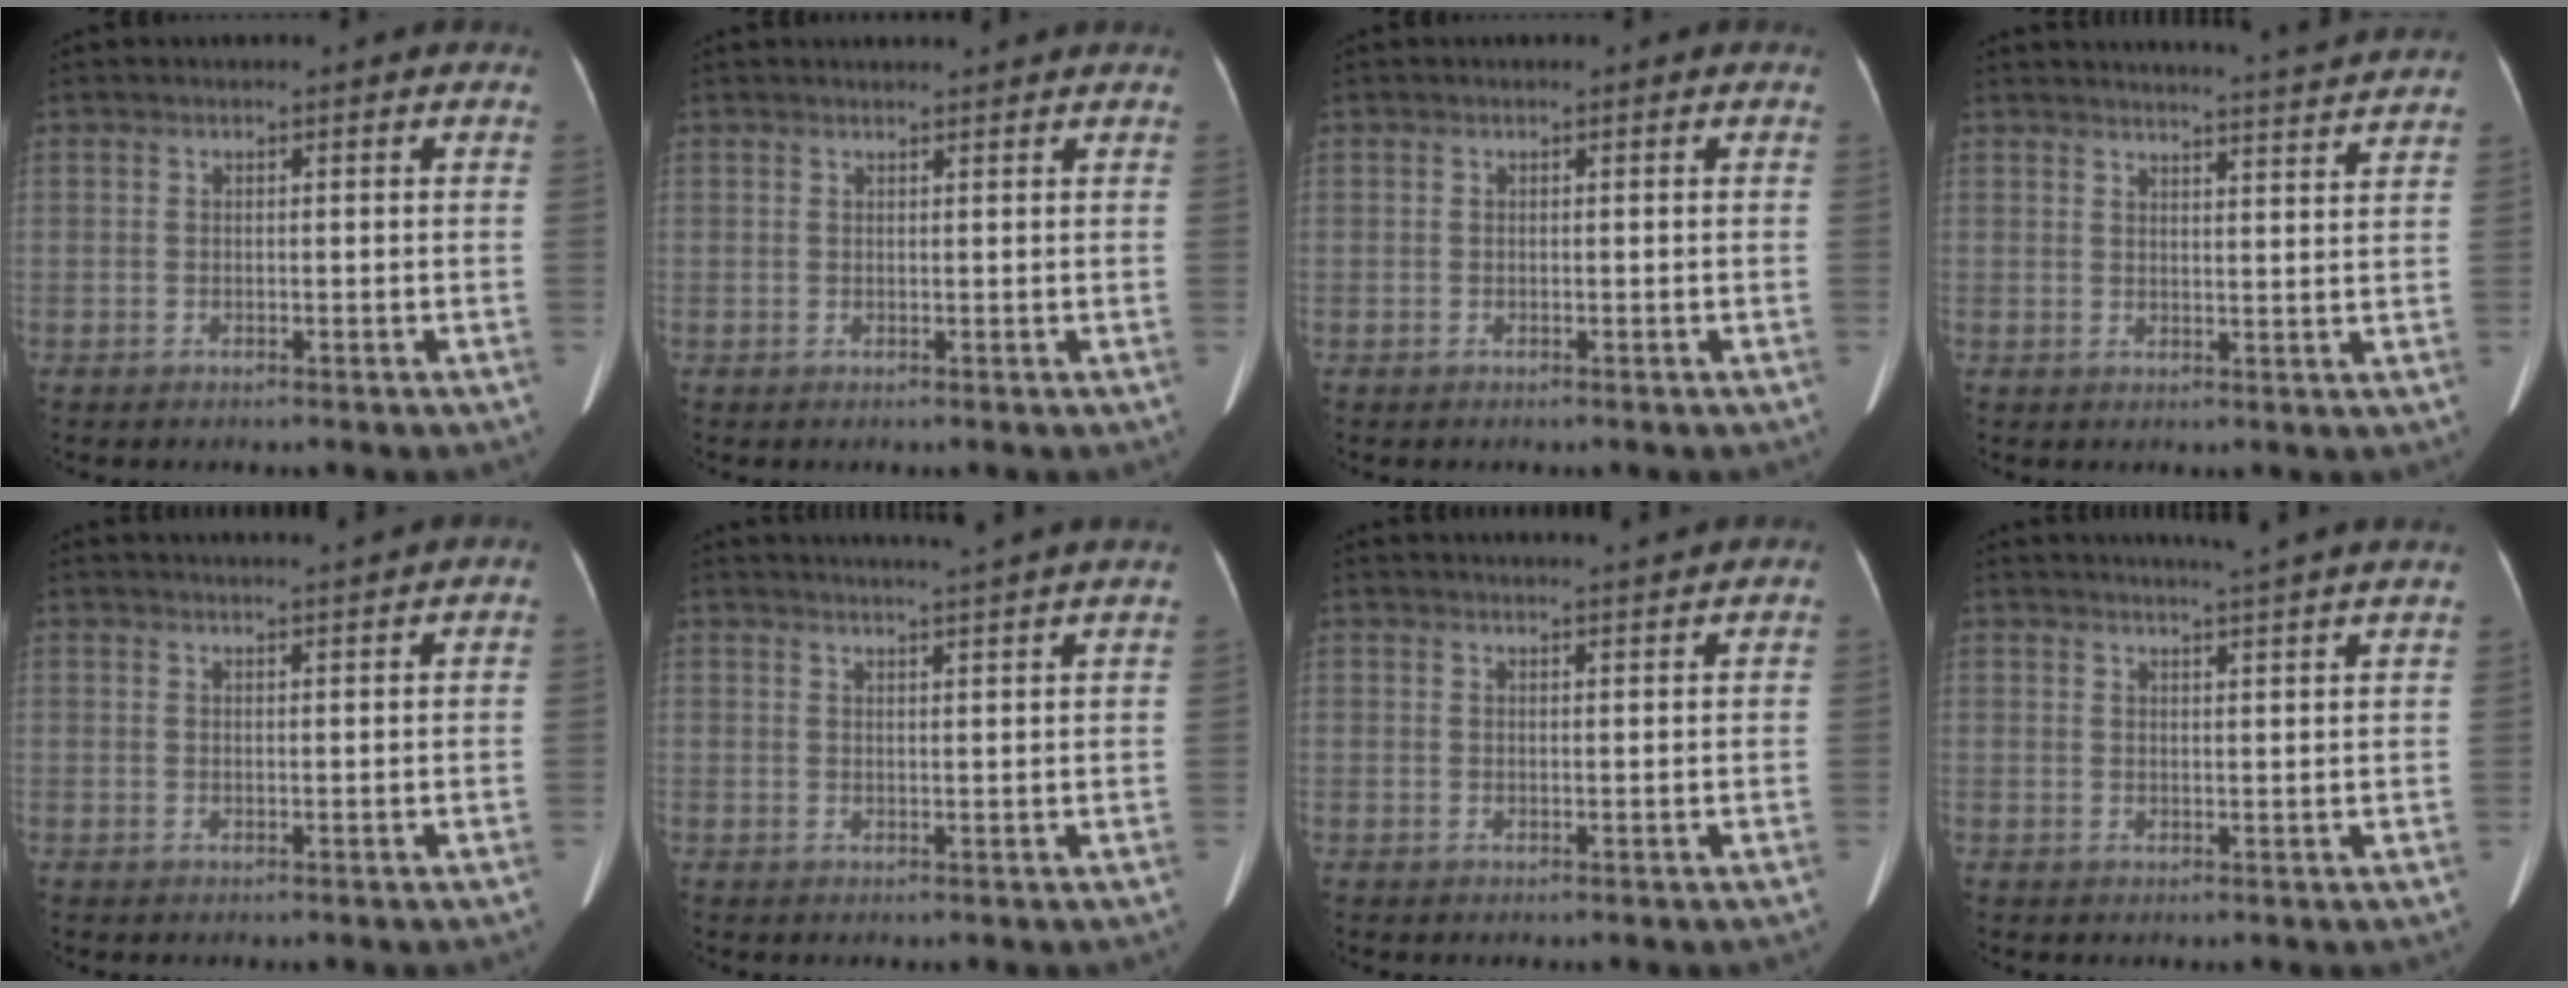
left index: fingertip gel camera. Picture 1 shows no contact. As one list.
[{"total": 3.2, "force": [3.2, 0.0, 0.8], "torque": [-0.010, 0.018, 0.040]}, {"total": 0.0}, {"total": 10.1, "force": [9.7, -1.6, 2.5], "torque": [-0.041, -0.018, 0.113]}, {"total": 4.0, "force": [3.7, -1.0, 1.2], "torque": [-0.015, 0.006, 0.047]}, {"total": 8.8, "force": [7.9, -1.6, 3.5], "torque": [-0.046, 0.005, 0.090]}, {"total": 4.3, "force": [4.0, -0.8, 1.2], "torque": [-0.018, 0.004, 0.049]}, {"total": 8.4, "force": [7.5, -1.3, 3.6], "torque": [-0.049, 0.005, 0.081]}]